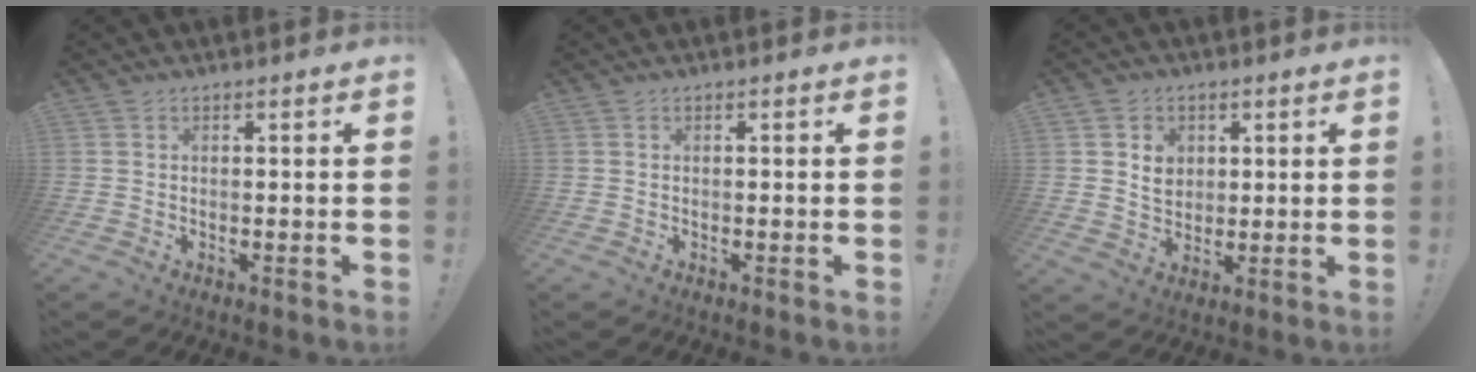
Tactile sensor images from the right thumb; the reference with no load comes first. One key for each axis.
{"total": 0.0}
{"total": 6.6, "fx": 2.1, "fy": 5.9, "fz": 2.1, "tx": -0.010, "ty": -0.014, "tz": 0.038}